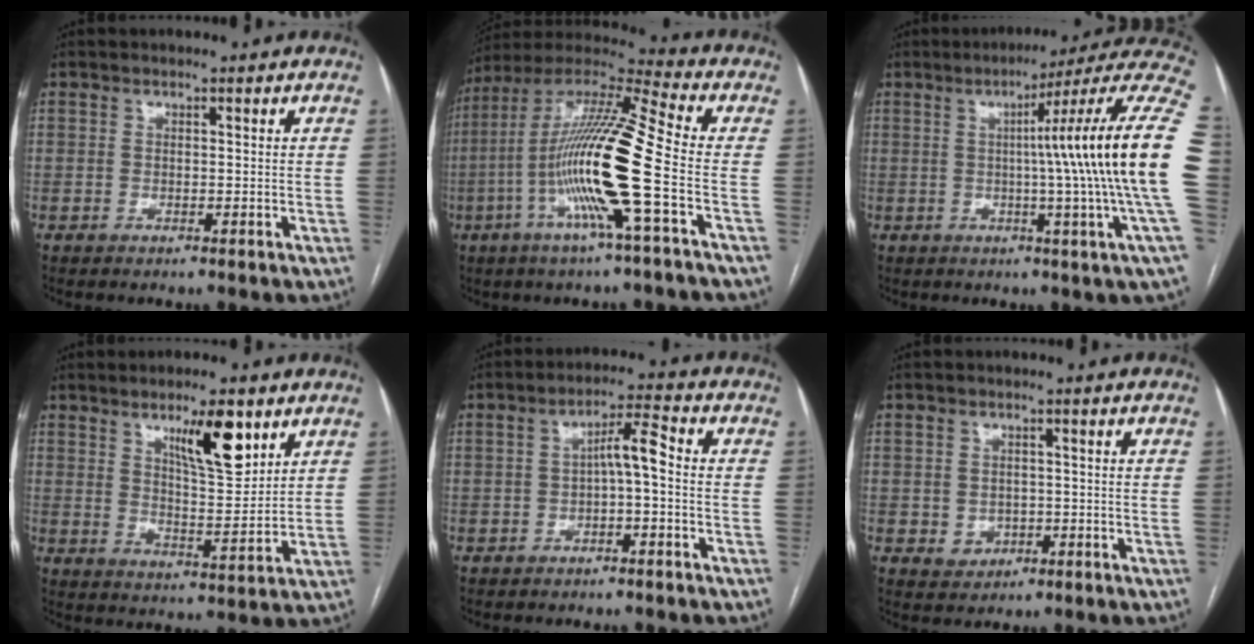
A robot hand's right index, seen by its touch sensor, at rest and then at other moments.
{"total": 17.9, "force": [-4.6, -0.6, 17.3], "torque": [-0.340, -0.003, -0.099]}
{"total": 20.8, "force": [0.6, -3.0, 20.6], "torque": [-0.212, 0.013, -0.011]}
{"total": 9.3, "force": [5.3, 2.1, 7.4], "torque": [-0.123, -0.005, 0.090]}
{"total": 4.6, "force": [-0.6, 0.7, 4.5], "torque": [-0.074, 0.021, -0.008]}
{"total": 2.9, "force": [-0.5, 2.7, 0.9], "torque": [-0.009, 0.004, 0.003]}